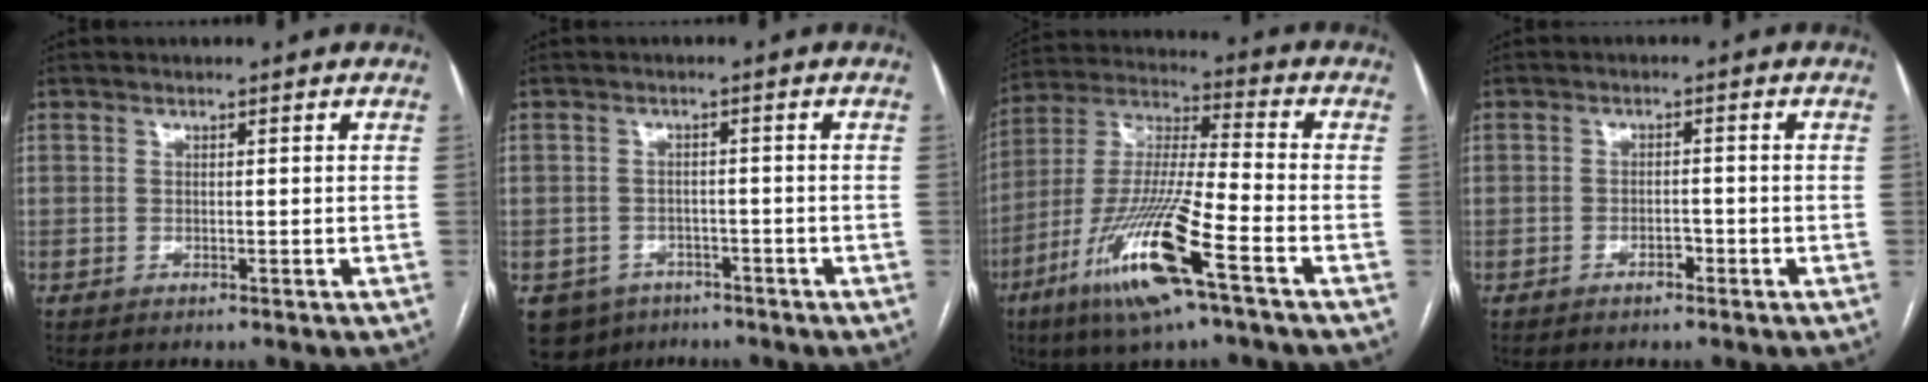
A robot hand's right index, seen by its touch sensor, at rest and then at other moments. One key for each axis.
{"total": 6.0, "fx": -3.9, "fy": 4.5, "fz": 0.9, "tx": -0.010, "ty": 0.004, "tz": -0.055}
{"total": 17.3, "fx": -8.5, "fy": 1.1, "fz": 15.0, "tx": -0.318, "ty": -0.031, "tz": -0.162}
{"total": 1.9, "fx": -1.2, "fy": 0.8, "fz": 1.2, "tx": -0.019, "ty": 0.003, "tz": -0.020}